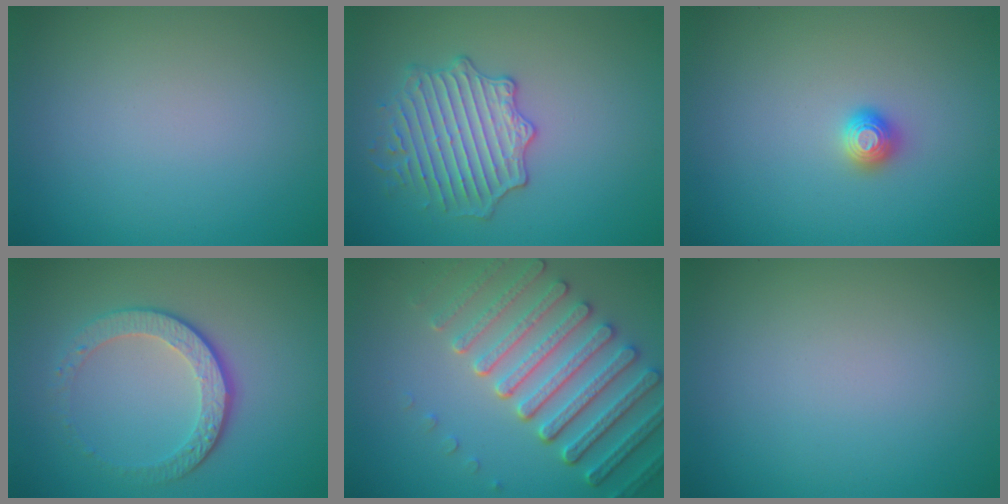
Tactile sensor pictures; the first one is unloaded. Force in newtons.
{"total": 3.8, "press": 3.7, "slide": 0.6}
{"total": 1.2, "press": 1.1, "slide": 0.2}
{"total": 4.3, "press": 3.1, "slide": 3.0}
{"total": 6.9, "press": 5.7, "slide": 3.9}
{"total": 0.0}